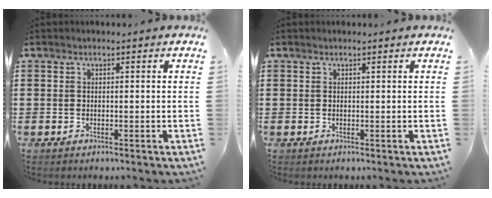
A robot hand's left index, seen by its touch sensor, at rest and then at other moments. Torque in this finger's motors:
{"motor_torque": [-0.11, -0.08, 0.04, 0.00]}